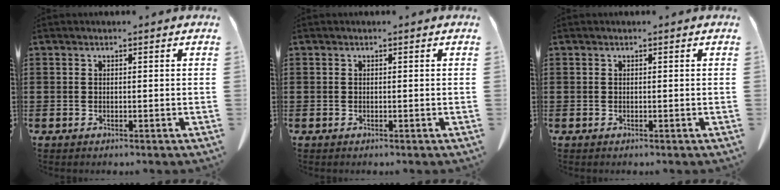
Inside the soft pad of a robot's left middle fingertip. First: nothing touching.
{"total": 0.0}
{"total": 0.0}